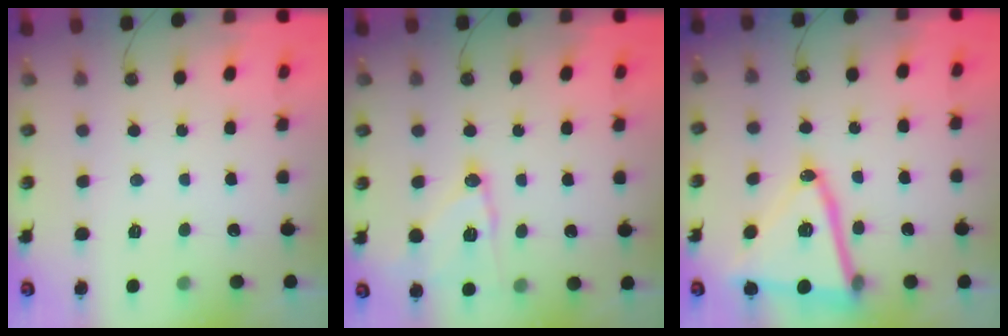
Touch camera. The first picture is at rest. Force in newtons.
{"total": 12.1, "press": 11.9, "slide": 2.0}
{"total": 19.0, "press": 18.7, "slide": 3.5}